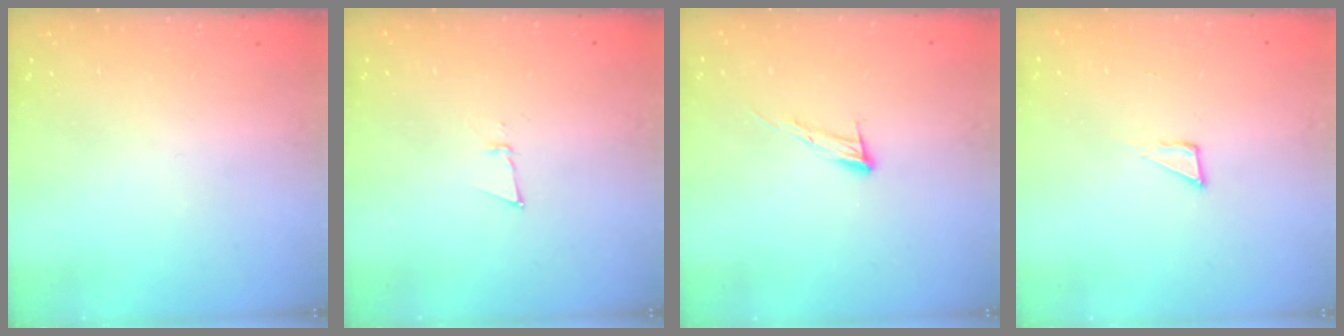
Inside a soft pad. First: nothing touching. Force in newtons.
{"total": 3.1, "press": 3.1, "slide": 0.7}
{"total": 6.7, "press": 6.7, "slide": 0.4}
{"total": 2.3, "press": 2.3, "slide": 0.1}